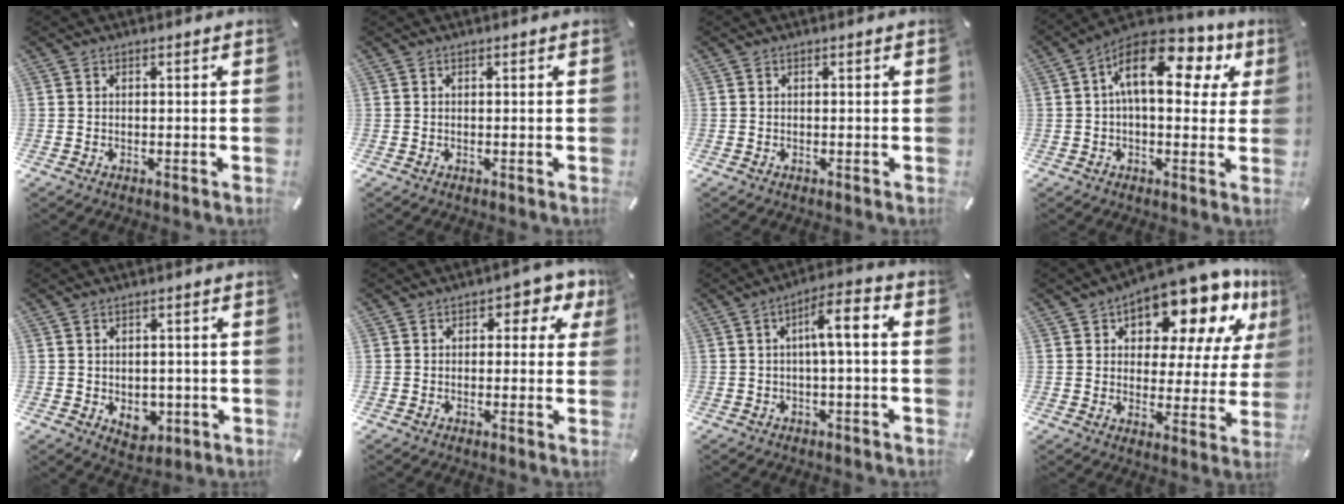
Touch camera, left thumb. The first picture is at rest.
{"total": 0.0}
{"total": 0.0}
{"total": 16.0, "force": [5.4, 8.2, 12.6], "torque": [-0.201, -0.017, 0.090]}
{"total": 4.6, "force": [-0.5, 3.9, 2.4], "torque": [-0.009, -0.006, -0.010]}
{"total": 4.8, "force": [1.7, 3.7, 2.7], "torque": [-0.020, -0.007, 0.021]}
{"total": 8.0, "force": [0.6, 2.1, 7.7], "torque": [-0.129, 0.007, 0.004]}
{"total": 16.2, "force": [12.3, 7.1, 7.9], "torque": [-0.125, -0.094, 0.207]}